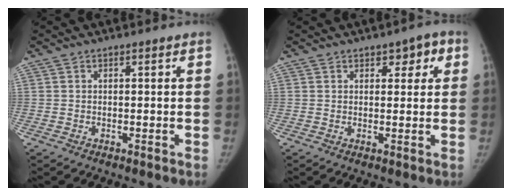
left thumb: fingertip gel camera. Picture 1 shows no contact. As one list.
[{"total": 4.3, "force": [2.0, 2.4, 2.9], "torque": [-0.006, -0.002, 0.018]}]